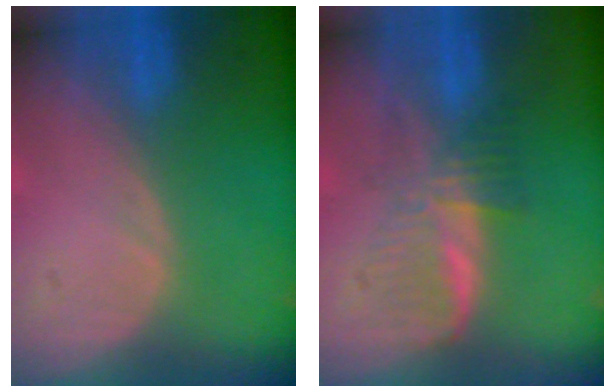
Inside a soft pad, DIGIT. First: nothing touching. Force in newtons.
{"total": 5.2, "press": 5.2, "slide": 0.7}